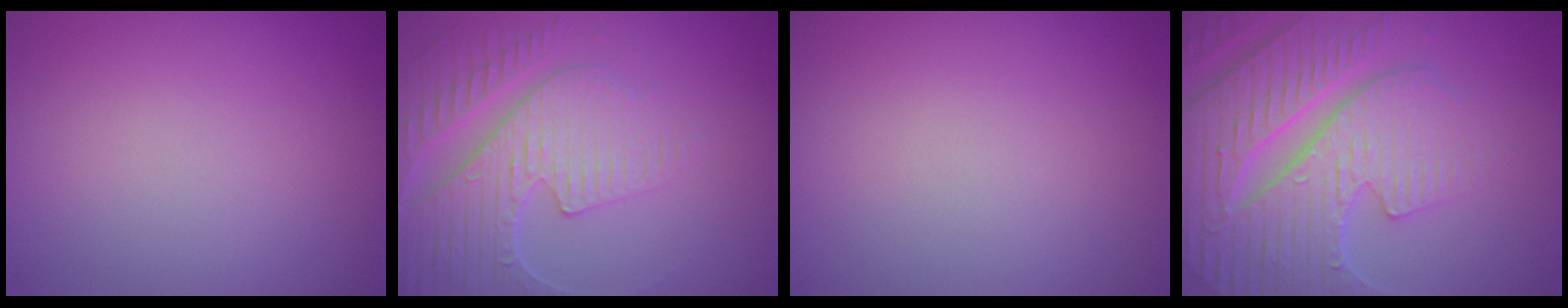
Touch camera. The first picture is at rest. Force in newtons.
{"total": 5.3, "press": 4.8, "slide": 2.3}
{"total": 0.0}
{"total": 7.6, "press": 7.4, "slide": 1.8}